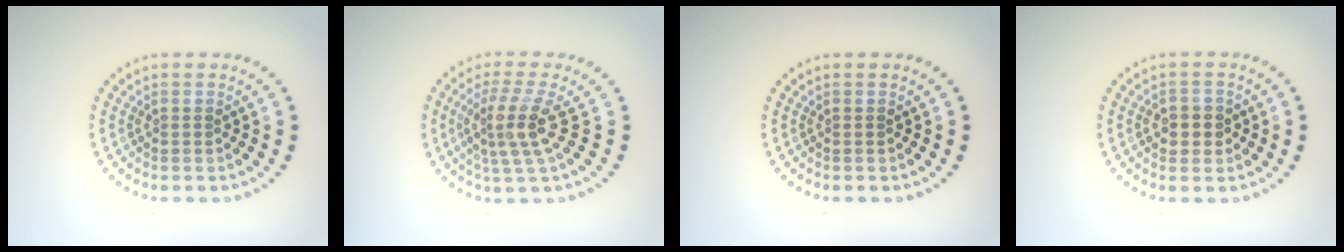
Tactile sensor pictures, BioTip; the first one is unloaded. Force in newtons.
{"total": 3.7, "press": 2.7, "slide": 2.6}
{"total": 0.0}
{"total": 2.4, "press": 2.3, "slide": 0.6}